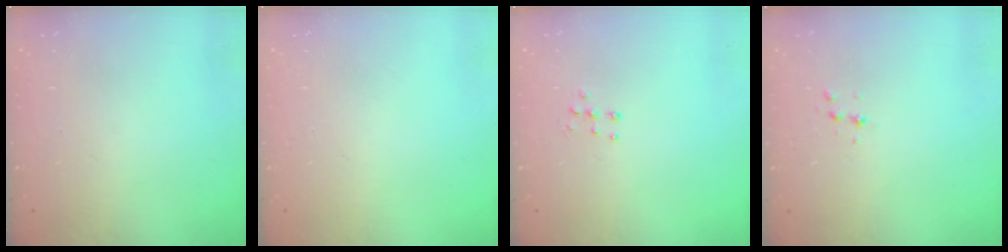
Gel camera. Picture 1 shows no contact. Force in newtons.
{"total": 0.0}
{"total": 4.6, "press": 4.5, "slide": 0.7}
{"total": 3.8, "press": 3.7, "slide": 1.1}